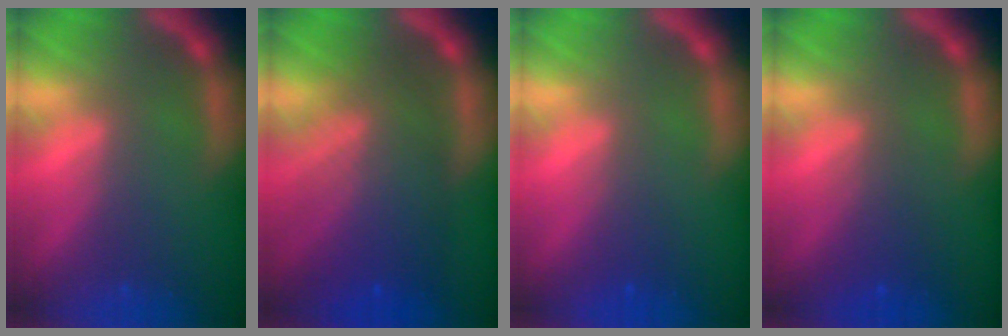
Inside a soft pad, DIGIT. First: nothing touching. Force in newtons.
{"total": 8.5}
{"total": 1.5}
{"total": 2.4}